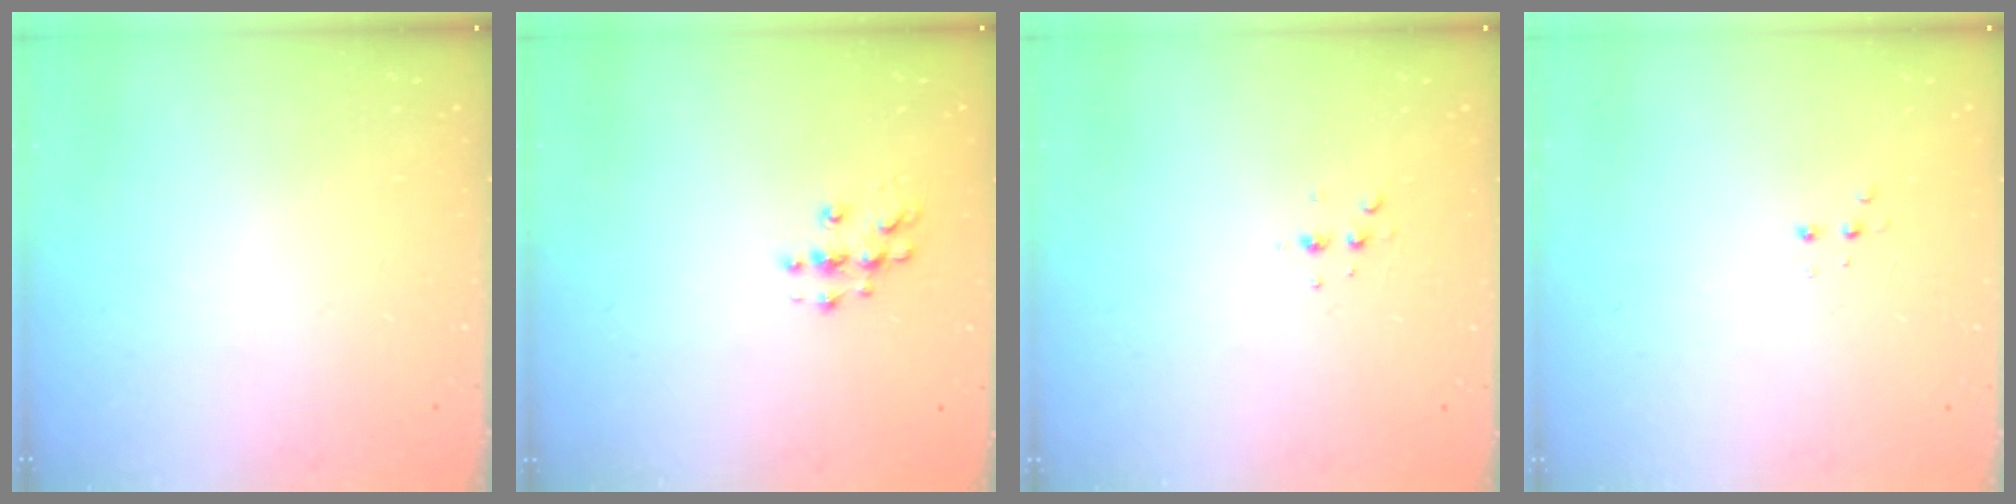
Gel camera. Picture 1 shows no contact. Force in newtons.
{"total": 5.2, "press": 5.1, "slide": 0.5}
{"total": 3.1, "press": 3.1, "slide": 0.6}
{"total": 3.3, "press": 3.2, "slide": 0.7}